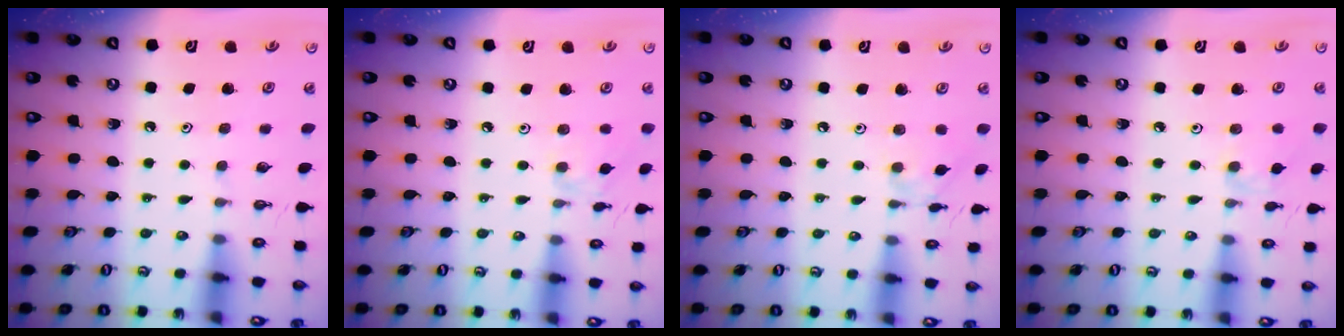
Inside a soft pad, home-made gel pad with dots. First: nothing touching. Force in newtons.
{"total": 3.0, "press": 2.9, "slide": 0.5}
{"total": 2.0, "press": 2.0, "slide": 0.2}
{"total": 3.2, "press": 3.2, "slide": 0.4}